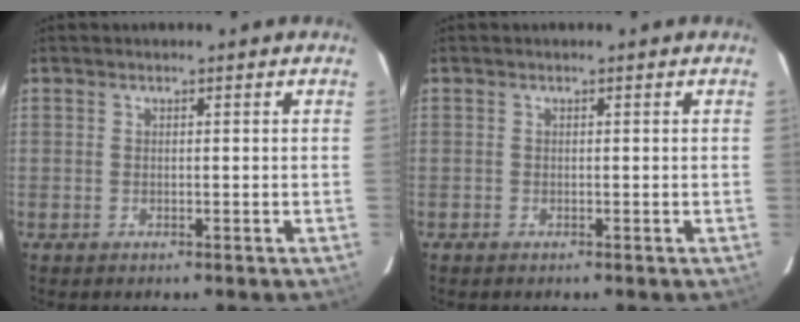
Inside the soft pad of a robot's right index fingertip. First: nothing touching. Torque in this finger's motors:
{"motor_torque": [-0.16, -0.14, -0.03, -0.01]}